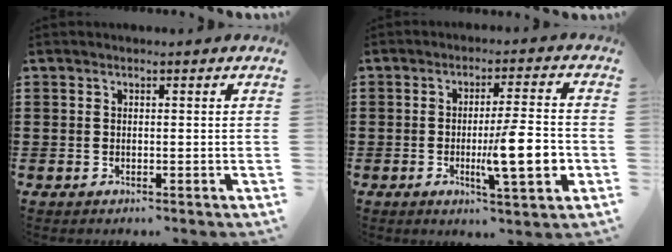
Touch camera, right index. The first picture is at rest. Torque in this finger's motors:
{"motor_torque": [0.73, -0.02, 0.35, 0.10]}